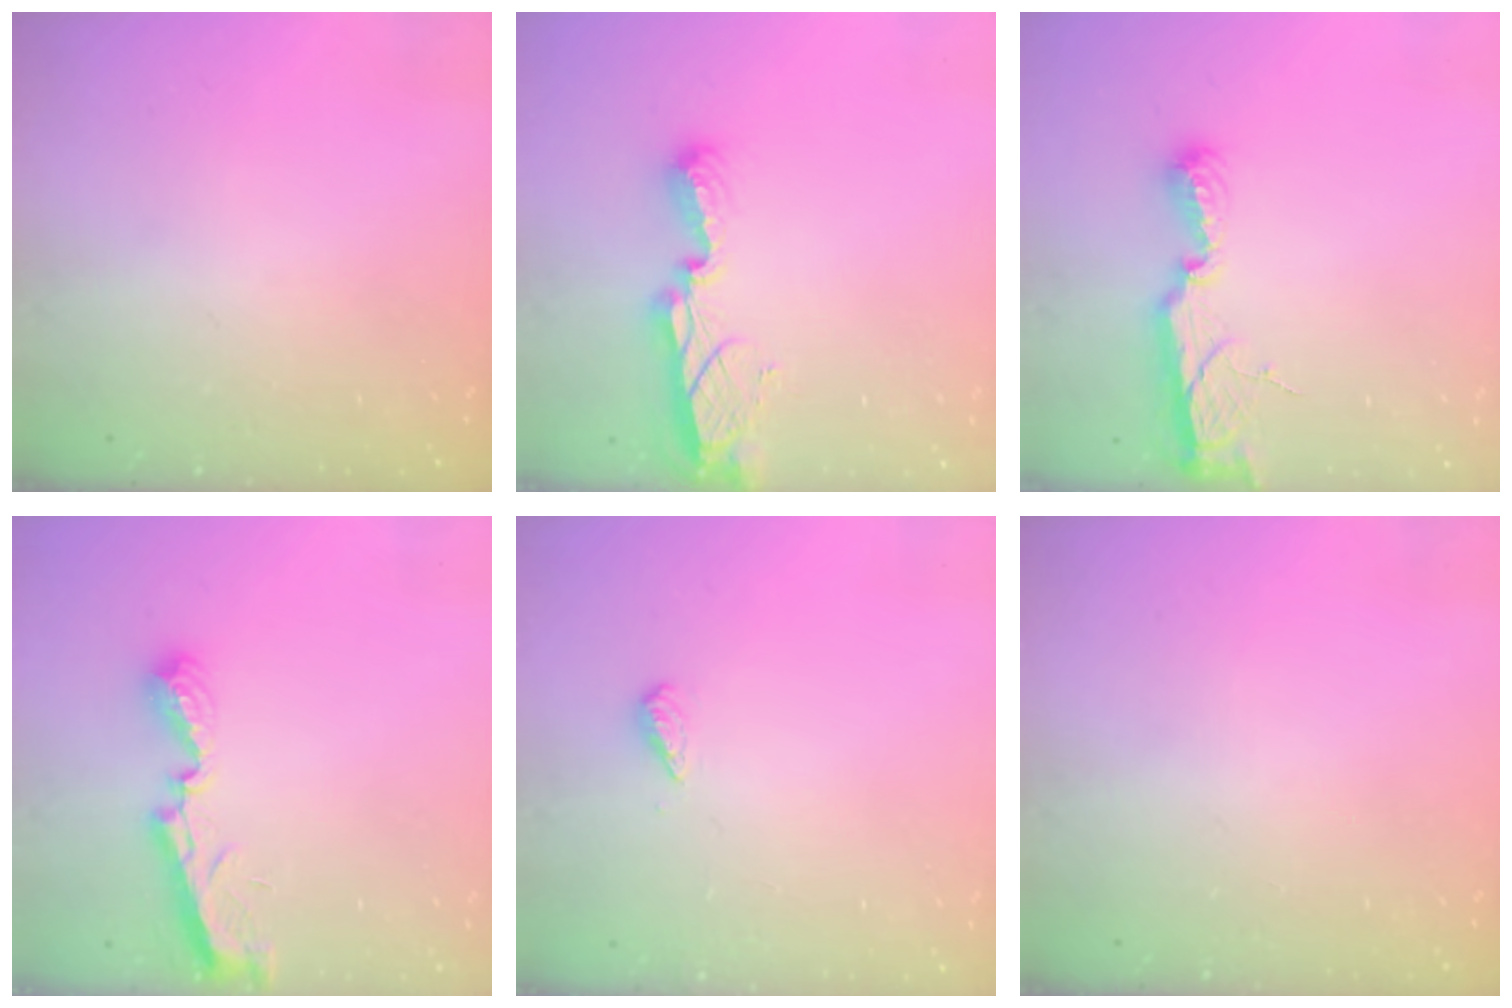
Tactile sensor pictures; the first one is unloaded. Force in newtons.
{"total": 8.9, "press": 8.9, "slide": 0.5}
{"total": 9.5, "press": 9.2, "slide": 2.7}
{"total": 7.6, "press": 7.5, "slide": 0.3}
{"total": 2.7, "press": 2.6, "slide": 0.4}
{"total": 0.0}